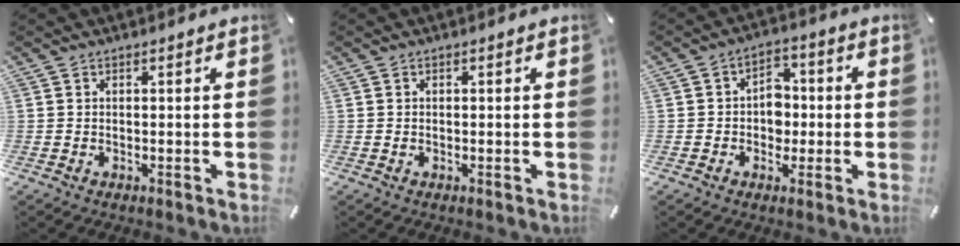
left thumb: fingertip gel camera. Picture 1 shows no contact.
{"total": 0.5, "force": [-0.1, 0.4, 0.4], "torque": [-0.008, -0.001, -0.002]}
{"total": 6.4, "force": [-0.9, 5.6, 2.9], "torque": [-0.036, 0.011, -0.020]}